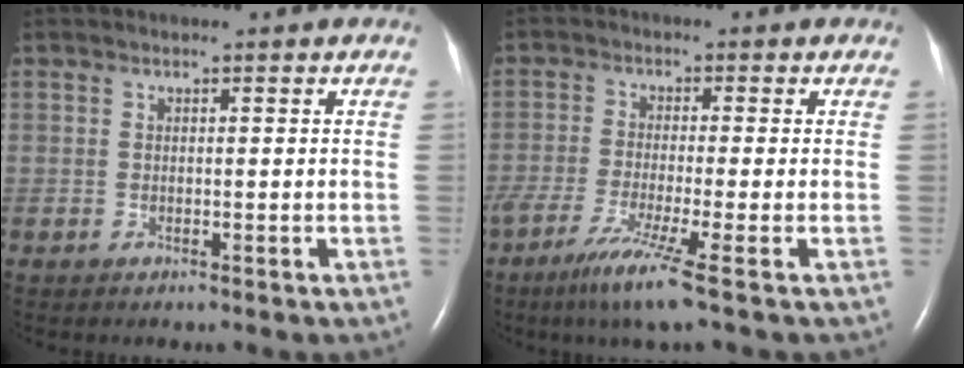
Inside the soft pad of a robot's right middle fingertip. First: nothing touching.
{"total": 7.7, "force": [-4.6, -1.0, 6.1], "torque": [-0.112, -0.026, -0.085]}